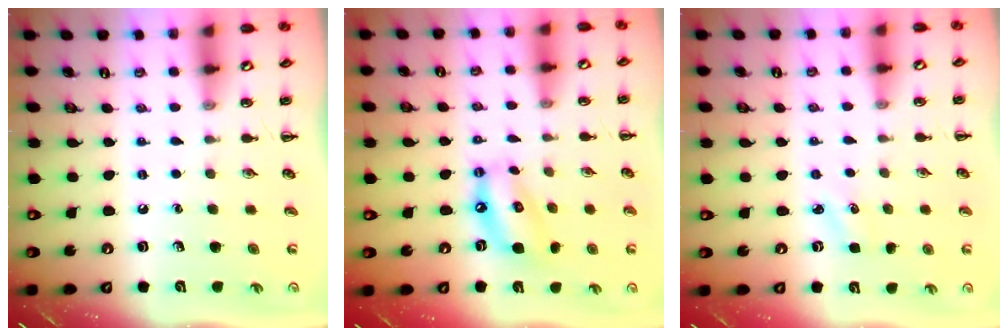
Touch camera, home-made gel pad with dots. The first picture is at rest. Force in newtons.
{"total": 11.7, "press": 11.3, "slide": 3.1}
{"total": 2.7, "press": 2.6, "slide": 0.8}